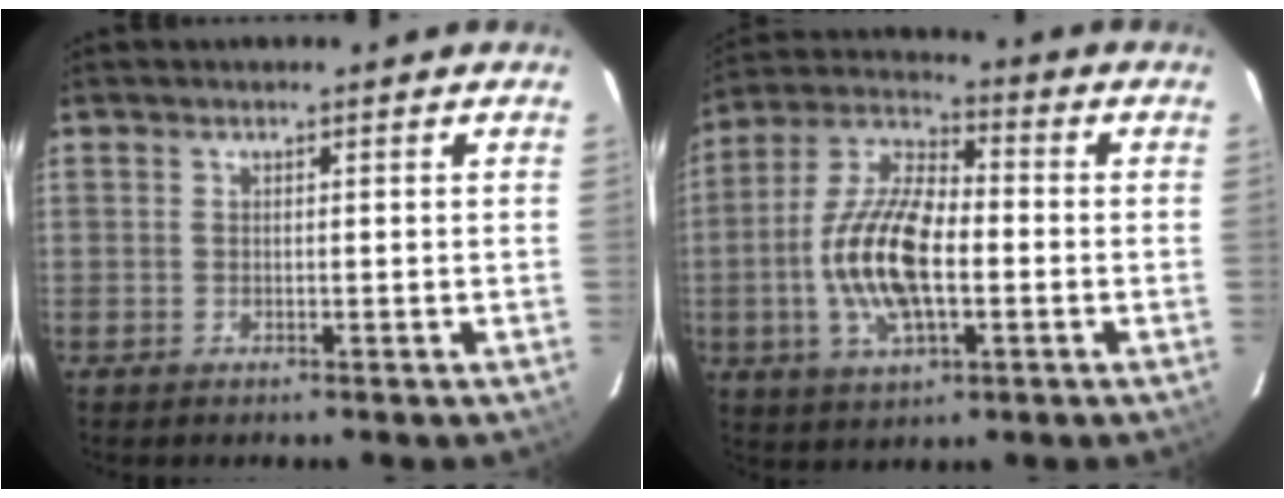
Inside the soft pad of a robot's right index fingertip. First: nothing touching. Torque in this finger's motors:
{"motor_torque": [0.39, -0.07, 0.66, 0.07]}